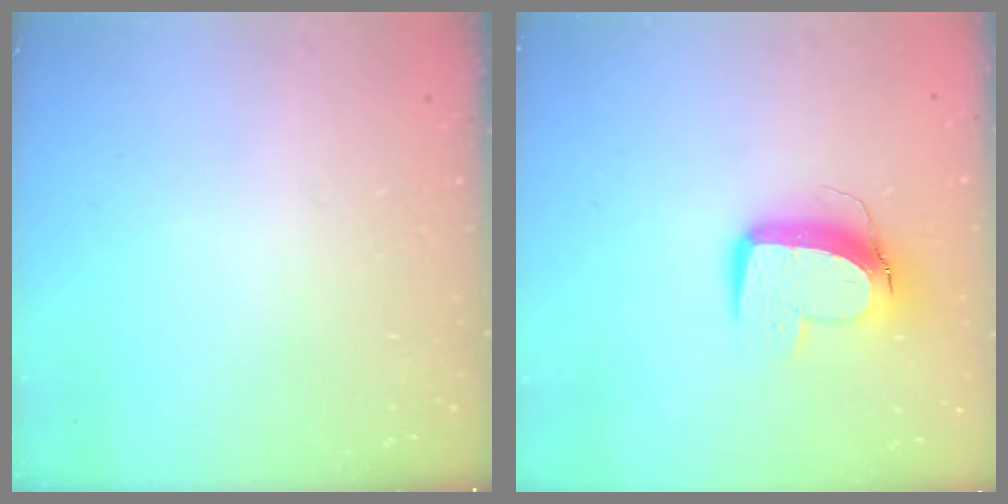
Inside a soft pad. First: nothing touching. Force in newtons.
{"total": 11.7, "press": 11.6, "slide": 1.2}